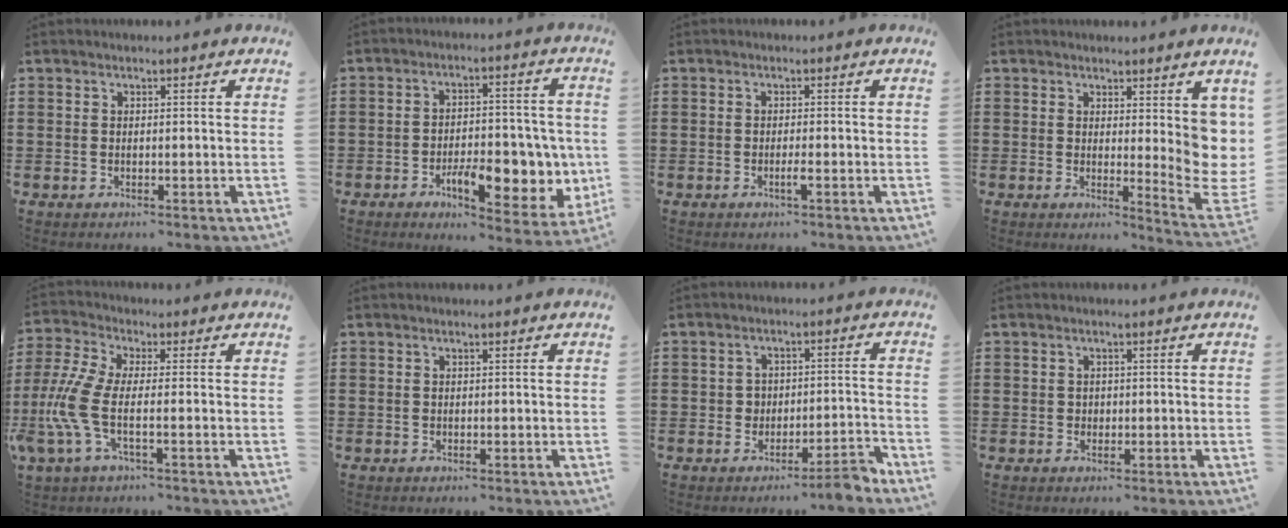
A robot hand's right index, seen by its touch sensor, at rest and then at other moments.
{"total": 10.7, "force": [-3.2, 5.3, 8.7], "torque": [-0.119, 0.003, -0.046]}
{"total": 1.5, "force": [-0.8, 0.0, 1.3], "torque": [-0.023, -0.004, -0.014]}
{"total": 5.6, "force": [2.5, 2.6, 4.3], "torque": [-0.048, -0.028, 0.045]}
{"total": 7.7, "force": [-1.7, 2.7, 7.0], "torque": [-0.195, -0.023, -0.043]}
{"total": 0.0}
{"total": 3.8, "force": [-3.4, 0.9, 1.4], "torque": [-0.023, 0.009, -0.069]}
{"total": 0.7, "force": [0.1, 0.6, 0.2], "torque": [-0.005, 0.003, 0.002]}